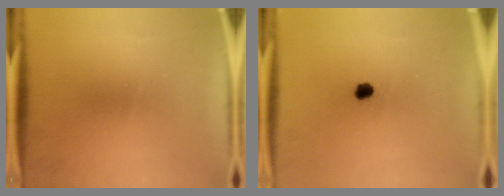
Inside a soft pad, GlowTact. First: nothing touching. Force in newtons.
{"total": 2.1}